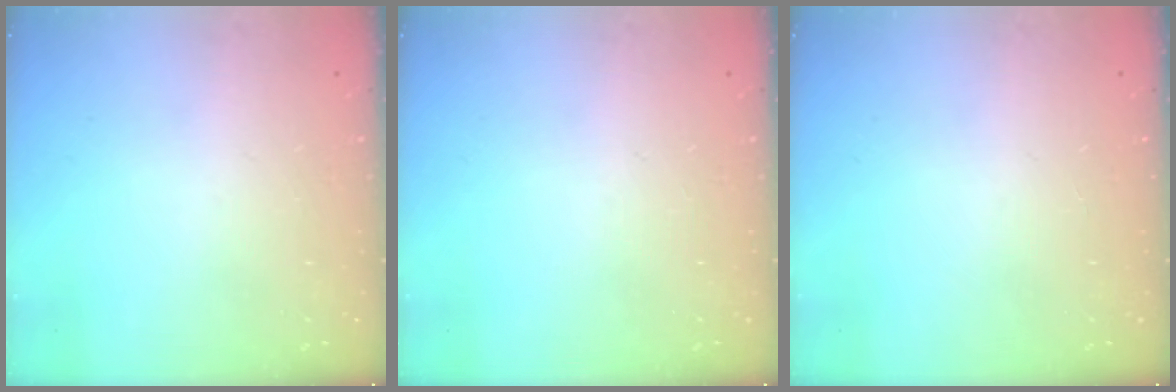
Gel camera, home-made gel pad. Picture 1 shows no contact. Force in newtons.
{"total": 0.0}
{"total": 0.0}